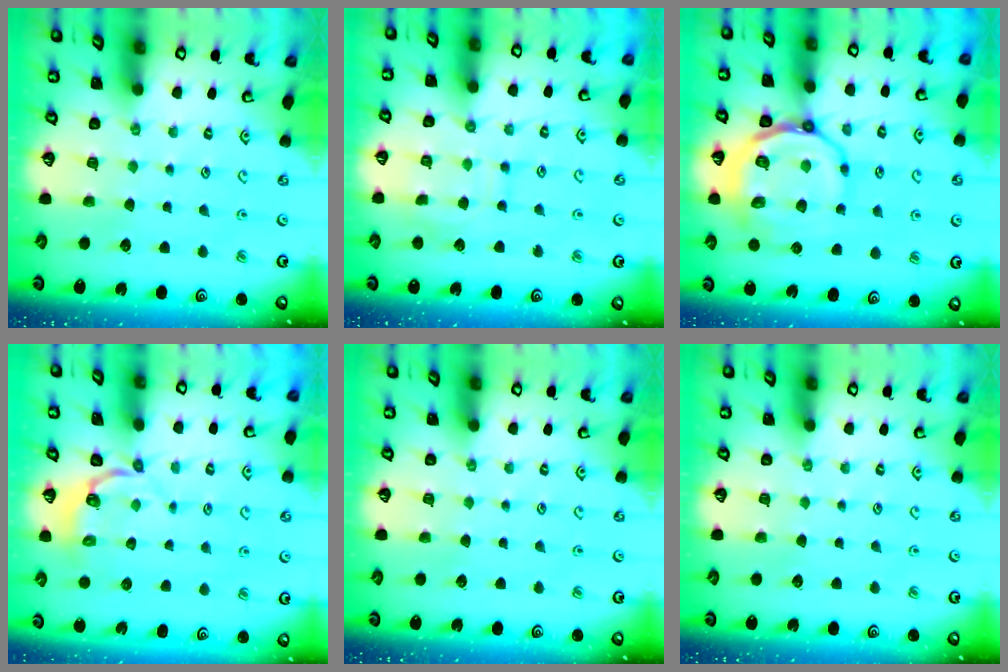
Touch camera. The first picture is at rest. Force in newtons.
{"total": 8.5, "press": 8.5, "slide": 0.7}
{"total": 15.0, "press": 14.9, "slide": 1.8}
{"total": 3.6, "press": 2.6, "slide": 2.4}
{"total": 0.0}
{"total": 0.0}